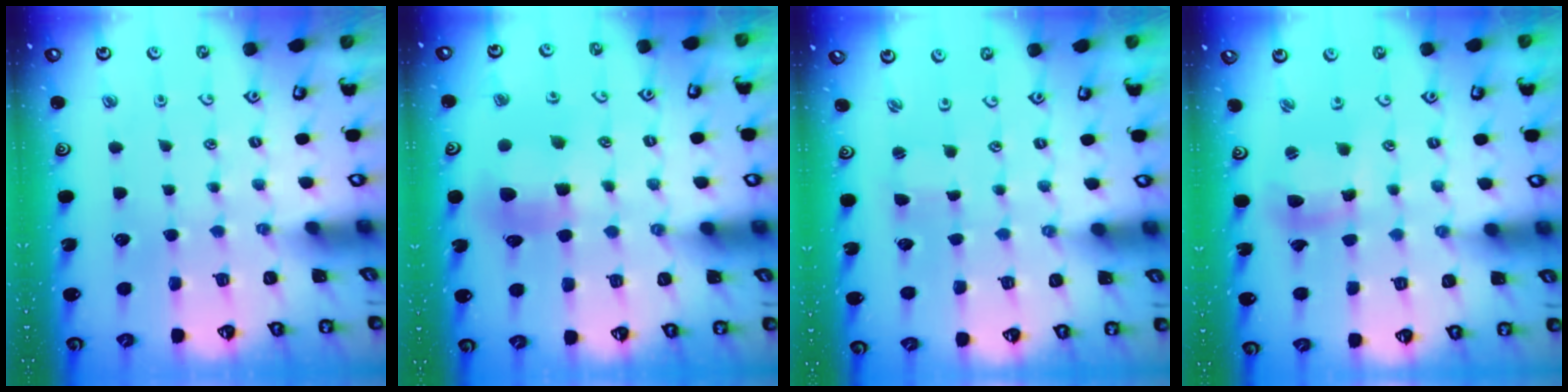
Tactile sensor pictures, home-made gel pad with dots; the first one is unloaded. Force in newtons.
{"total": 10.4, "press": 10.4, "slide": 0.8}
{"total": 0.0}
{"total": 8.6, "press": 8.5, "slide": 1.3}